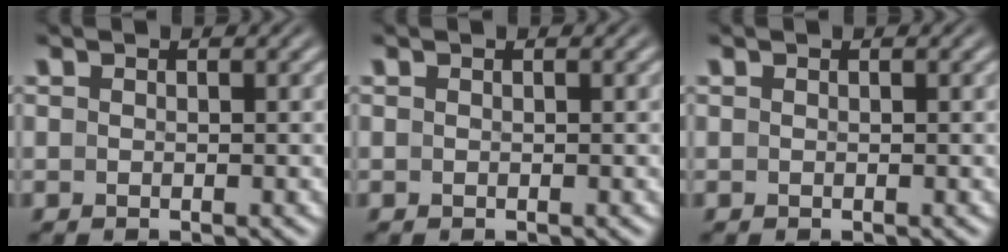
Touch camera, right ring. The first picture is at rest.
{"total": 0.0}
{"total": 0.0}